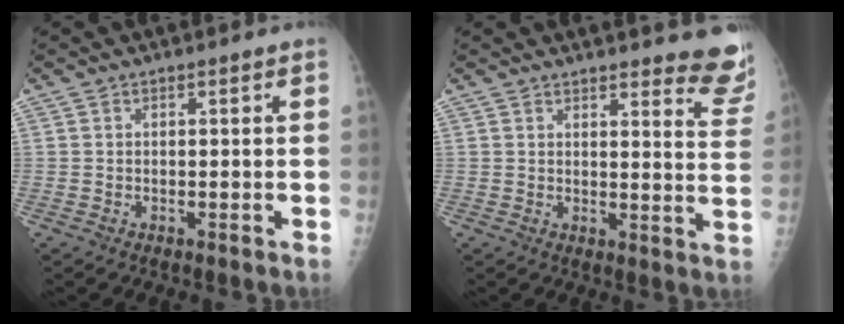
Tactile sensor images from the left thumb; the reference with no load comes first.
{"total": 11.0, "force": [10.3, 1.6, 3.6], "torque": [-0.008, -0.088, 0.093]}